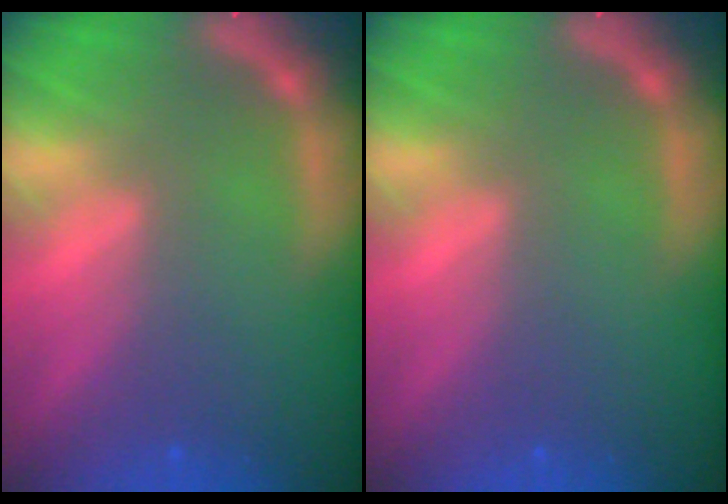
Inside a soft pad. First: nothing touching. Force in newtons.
{"total": 0.0}